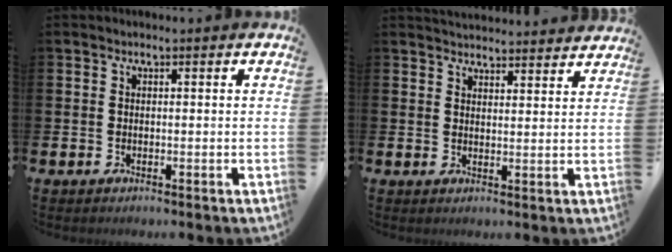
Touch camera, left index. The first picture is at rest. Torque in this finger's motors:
{"motor_torque": [0.85, -1.29, 0.07, 0.03]}